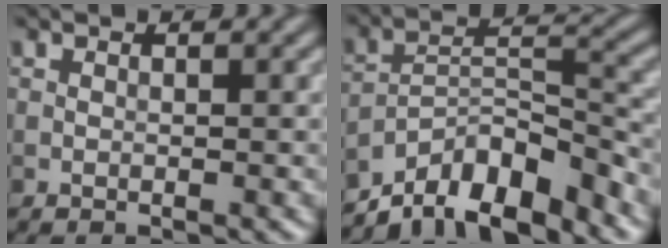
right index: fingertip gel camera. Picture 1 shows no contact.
{"total": 9.6, "force": [-7.5, 3.1, 5.1], "torque": [-0.073, 0.004, -0.137]}